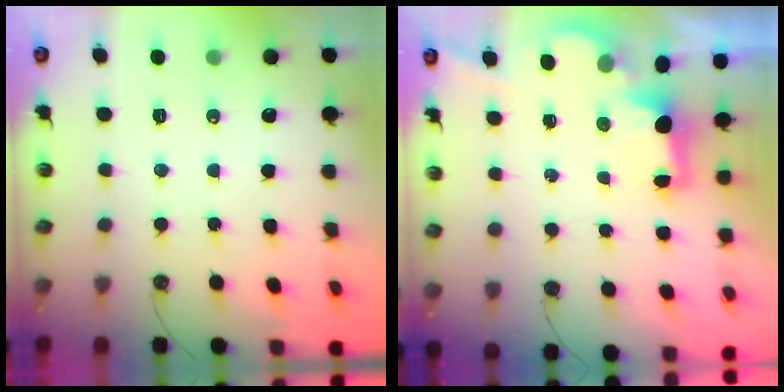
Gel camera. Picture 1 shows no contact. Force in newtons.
{"total": 2.2, "press": 2.1, "slide": 0.8}